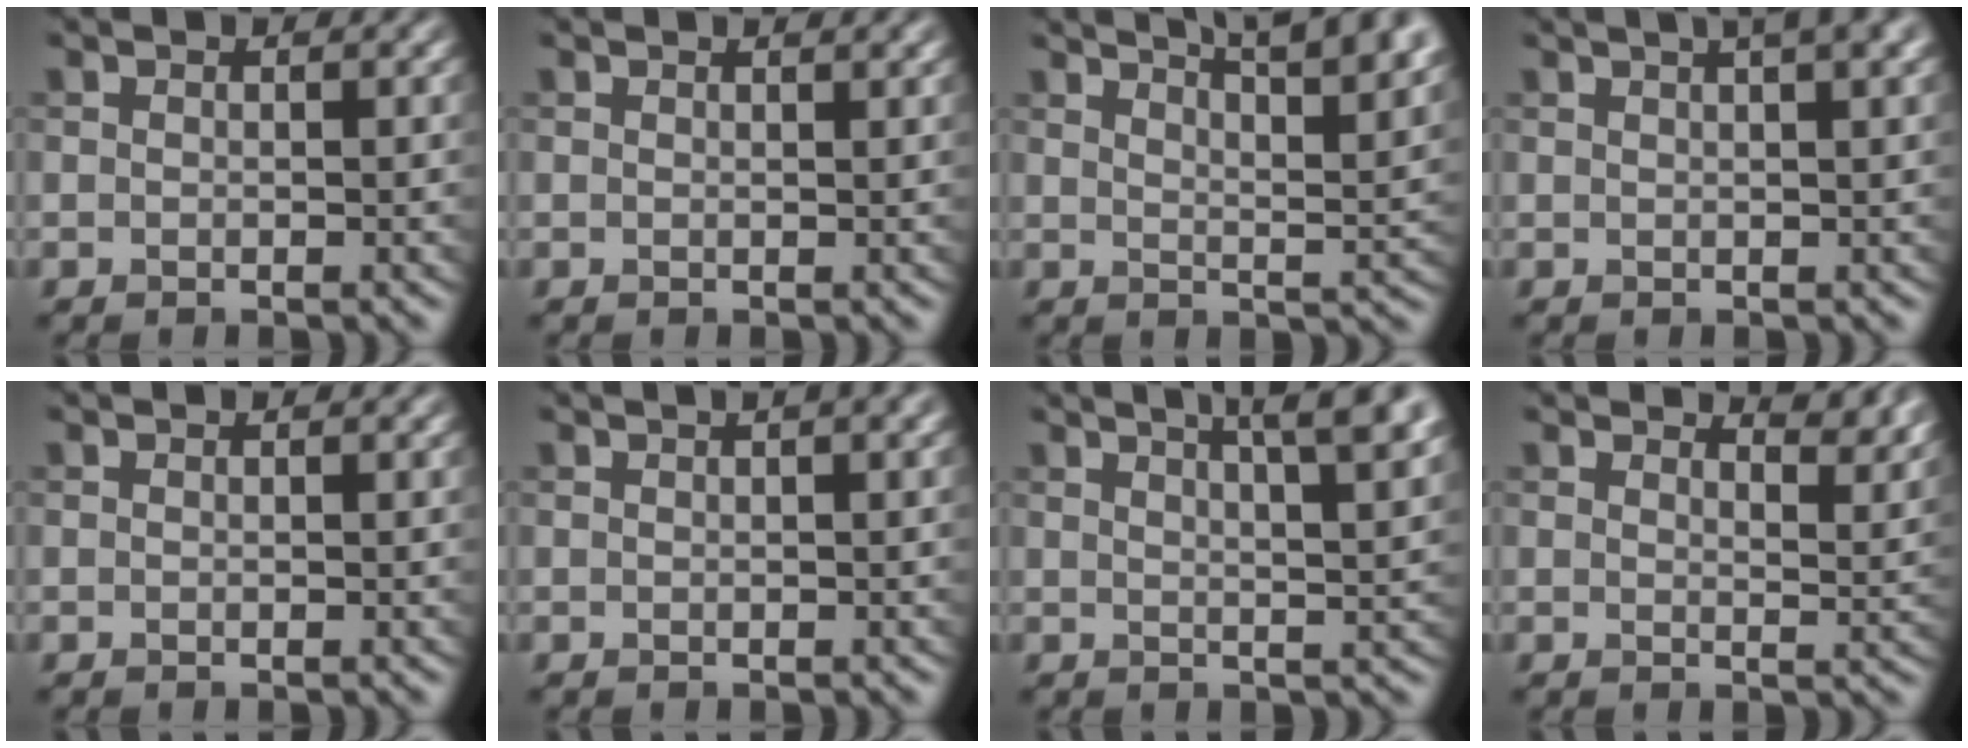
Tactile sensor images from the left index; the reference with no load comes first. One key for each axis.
{"total": 1.0, "fx": 0.8, "fy": 0.2, "fz": 0.6, "tx": -0.003, "ty": 0.002, "tz": 0.010}
{"total": 11.7, "fx": 8.2, "fy": 3.5, "fz": 7.5, "tx": -0.061, "ty": 0.036, "tz": 0.073}
{"total": 5.2, "fx": 3.0, "fy": 1.6, "fz": 3.9, "tx": -0.031, "ty": 0.019, "tz": 0.018}
{"total": 0.0}
{"total": 3.0, "fx": 1.4, "fy": 1.1, "fz": 2.5, "tx": -0.018, "ty": 0.012, "tz": 0.009}
{"total": 8.8, "fx": 5.2, "fy": 2.8, "fz": 6.5, "tx": -0.047, "ty": 0.039, "tz": 0.044}
{"total": 4.4, "fx": 3.7, "fy": 1.1, "fz": 2.0, "tx": -0.024, "ty": -0.002, "tz": 0.044}